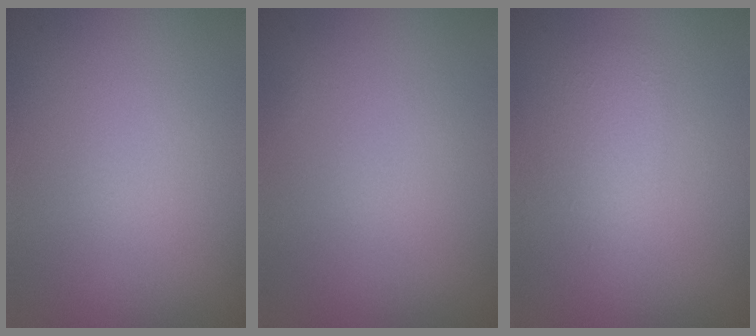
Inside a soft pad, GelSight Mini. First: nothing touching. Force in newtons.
{"total": 0.0}
{"total": 2.1, "press": 2.1, "slide": 0.2}